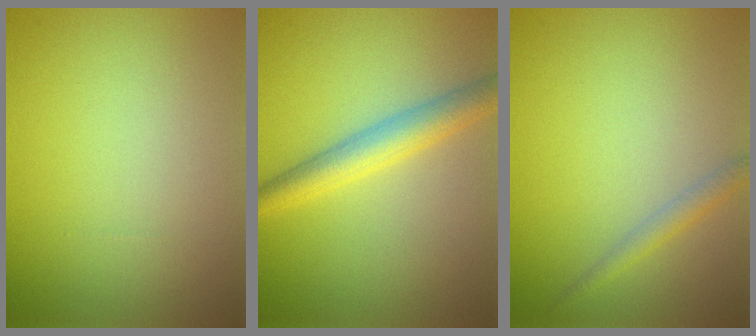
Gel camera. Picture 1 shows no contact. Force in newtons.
{"total": 3.8, "press": 3.8, "slide": 0.0}
{"total": 1.5, "press": 1.5, "slide": 0.1}